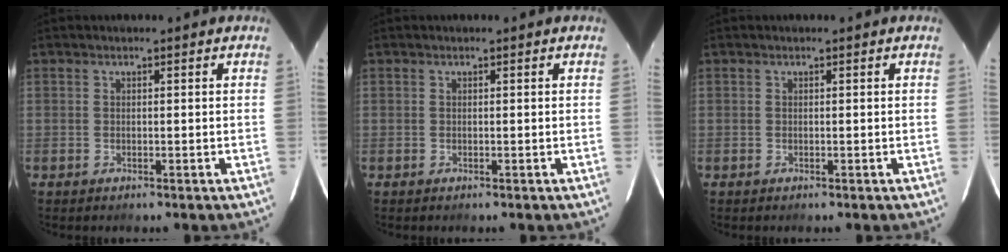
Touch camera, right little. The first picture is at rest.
{"total": 0.0}
{"total": 0.0}